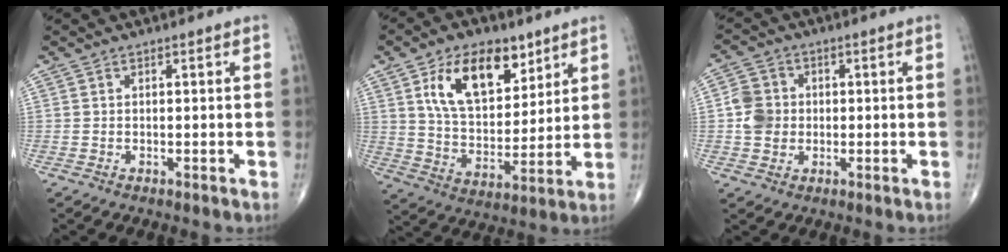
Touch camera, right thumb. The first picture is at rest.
{"total": 16.1, "force": [8.0, 9.1, 10.6], "torque": [-0.137, -0.038, 0.148]}
{"total": 5.9, "force": [-0.3, 5.3, 2.5], "torque": [-0.033, 0.007, -0.010]}